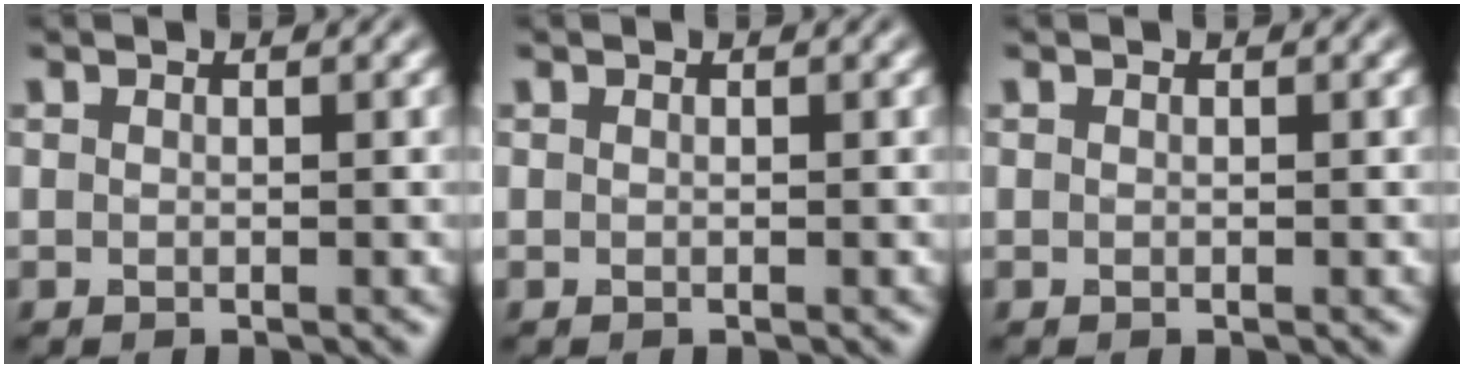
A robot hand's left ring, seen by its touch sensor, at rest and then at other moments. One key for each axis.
{"total": 0.0}
{"total": 0.0}